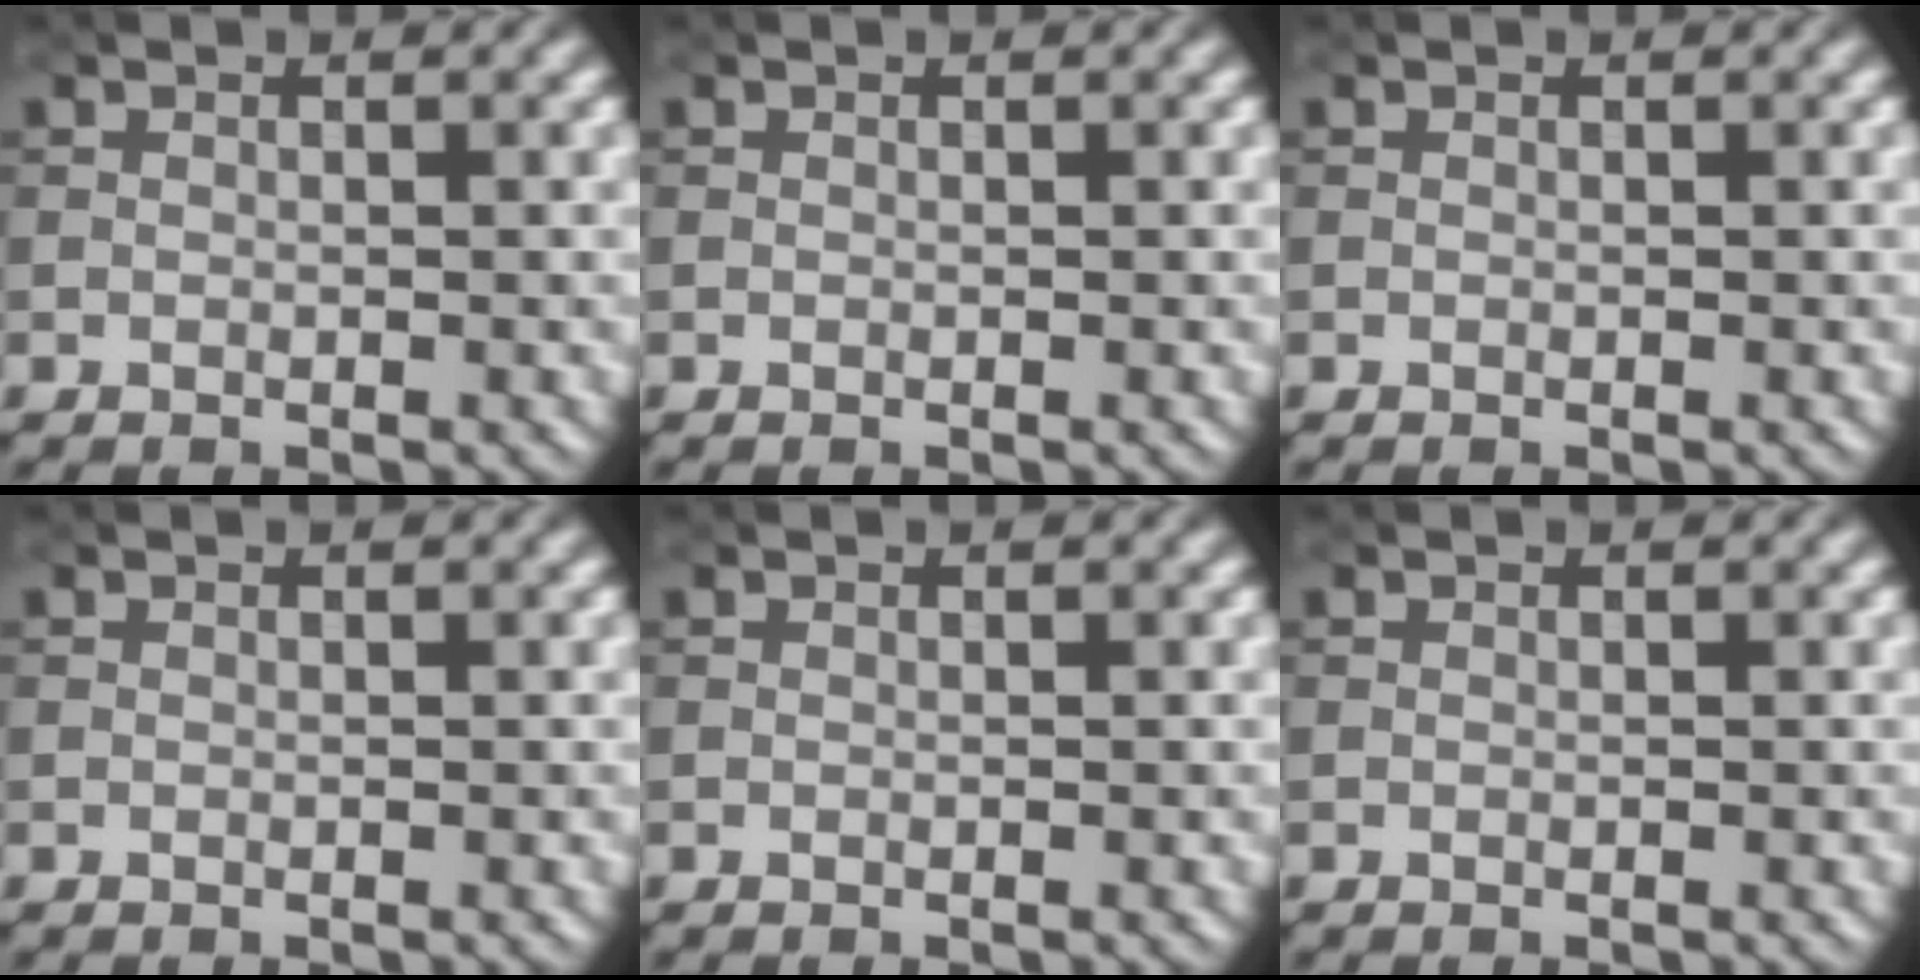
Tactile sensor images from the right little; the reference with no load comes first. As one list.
[{"total": 0.0}, {"total": 0.0}, {"total": 0.0}, {"total": 0.0}, {"total": 0.0}]